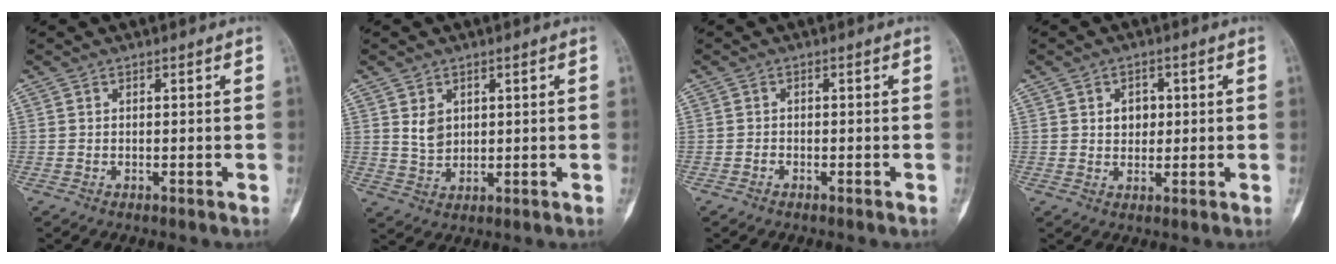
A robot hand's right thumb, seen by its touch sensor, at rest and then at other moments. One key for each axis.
{"total": 4.0, "fx": 1.4, "fy": 2.9, "fz": 2.3, "tx": -0.030, "ty": -0.013, "tz": 0.033}
{"total": 0.6, "fx": -0.4, "fy": 0.3, "fz": 0.2, "tx": -0.005, "ty": 0.001, "tz": -0.010}
{"total": 3.8, "fx": 0.8, "fy": 3.0, "fz": 2.2, "tx": -0.010, "ty": -0.001, "tz": 0.010}